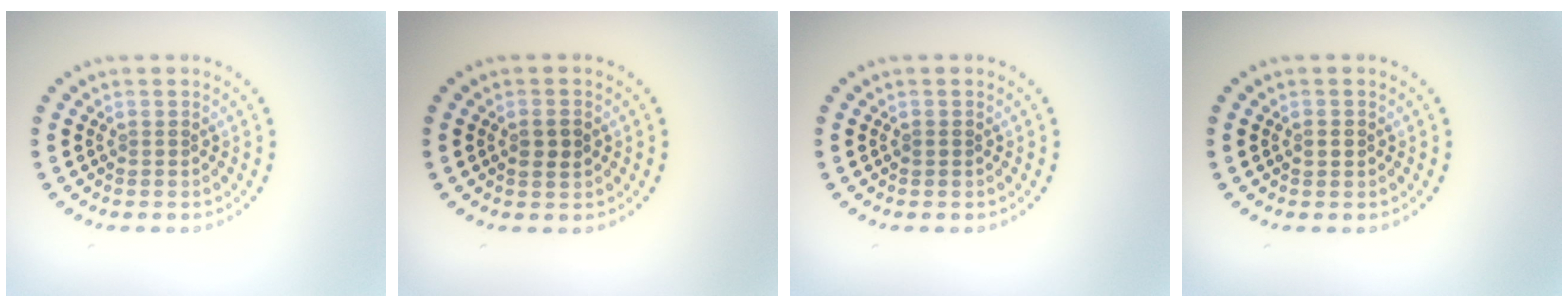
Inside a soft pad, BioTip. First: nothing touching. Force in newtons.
{"total": 1.8, "press": 1.8, "slide": 0.2}
{"total": 0.5, "press": 0.5, "slide": 0.2}
{"total": 1.1, "press": 1.1, "slide": 0.1}